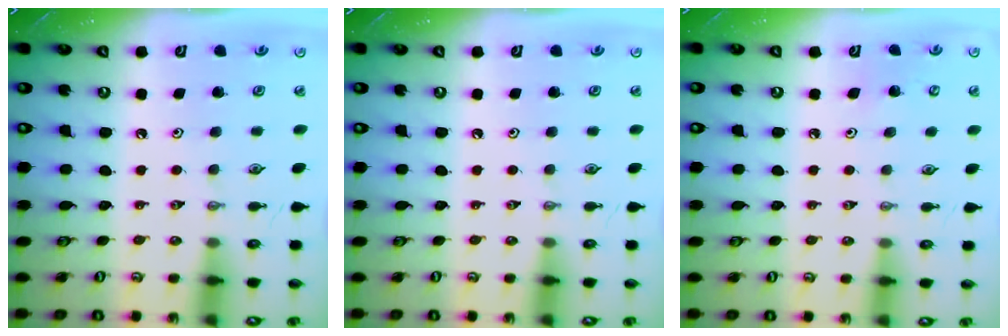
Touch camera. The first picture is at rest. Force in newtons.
{"total": 0.0}
{"total": 3.4, "press": 3.4, "slide": 0.3}